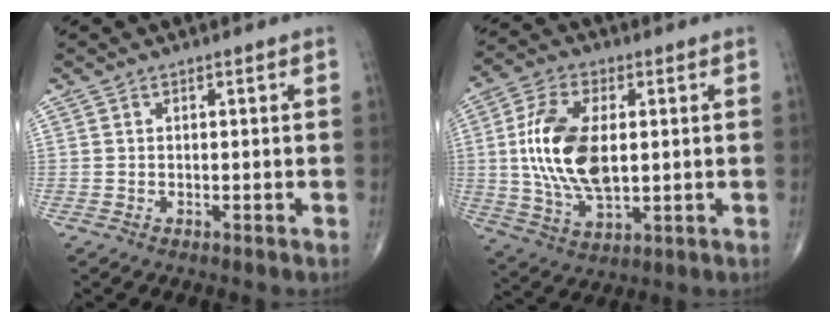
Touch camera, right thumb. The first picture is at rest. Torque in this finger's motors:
{"motor_torque": [0.83, 2.69, 1.90, 0.62, 0.18]}